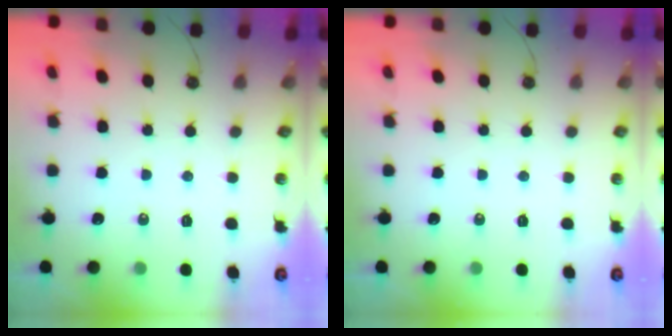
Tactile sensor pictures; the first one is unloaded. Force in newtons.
{"total": 0.0}